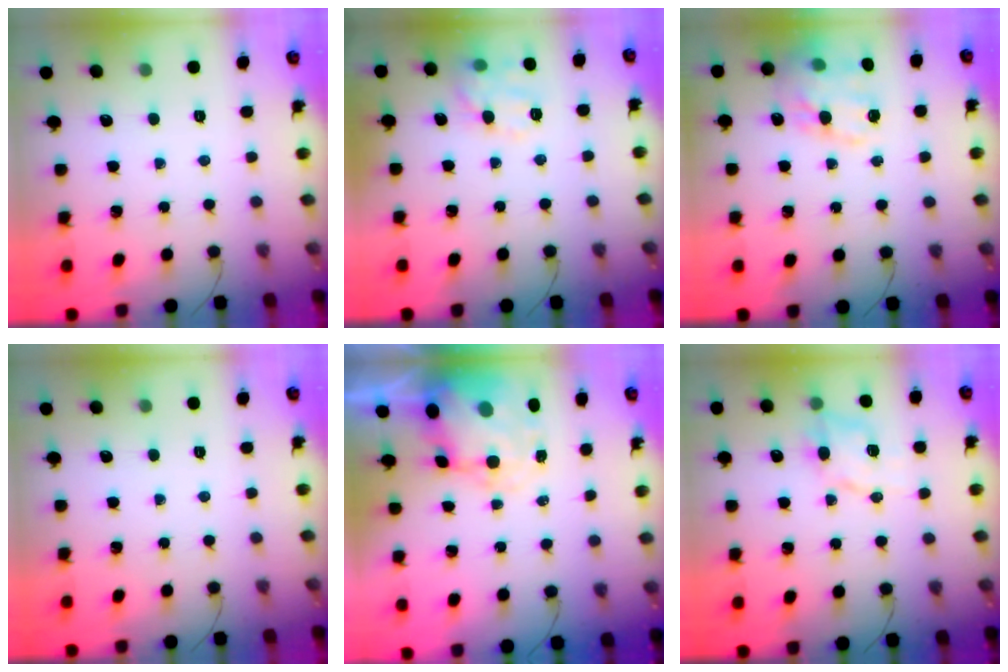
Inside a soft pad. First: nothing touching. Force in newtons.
{"total": 11.0, "press": 11.0, "slide": 0.4}
{"total": 18.8, "press": 18.5, "slide": 3.5}
{"total": 0.0}
{"total": 7.4, "press": 7.0, "slide": 2.5}
{"total": 7.5, "press": 7.4, "slide": 1.1}